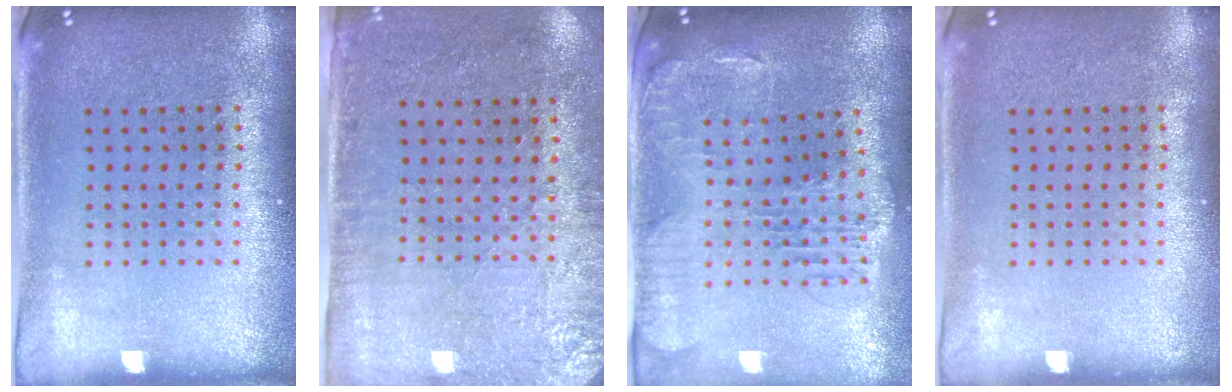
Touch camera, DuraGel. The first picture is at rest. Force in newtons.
{"total": 2.8, "press": 2.3, "slide": 1.5}
{"total": 1.7, "press": 1.6, "slide": 0.6}
{"total": 0.0}